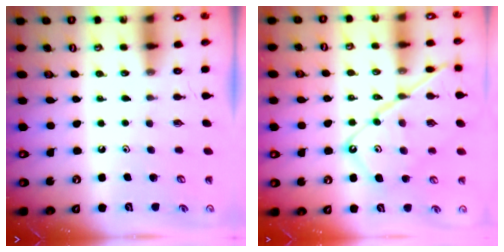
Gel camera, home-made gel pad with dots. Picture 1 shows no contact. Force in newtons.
{"total": 15.3, "press": 15.2, "slide": 1.7}